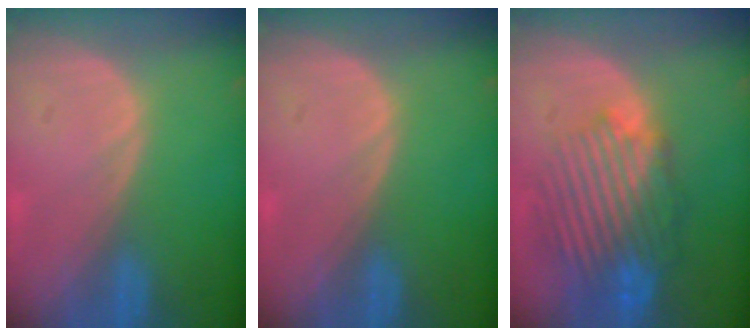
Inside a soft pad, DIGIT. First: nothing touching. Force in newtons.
{"total": 0.0}
{"total": 10.2, "press": 9.5, "slide": 3.9}